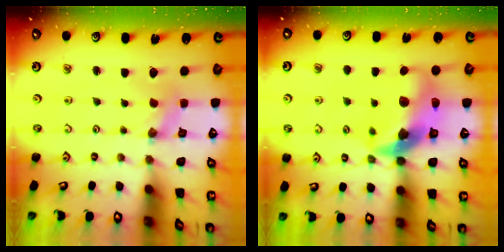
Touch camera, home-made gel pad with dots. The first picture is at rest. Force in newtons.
{"total": 14.8, "press": 14.6, "slide": 2.4}